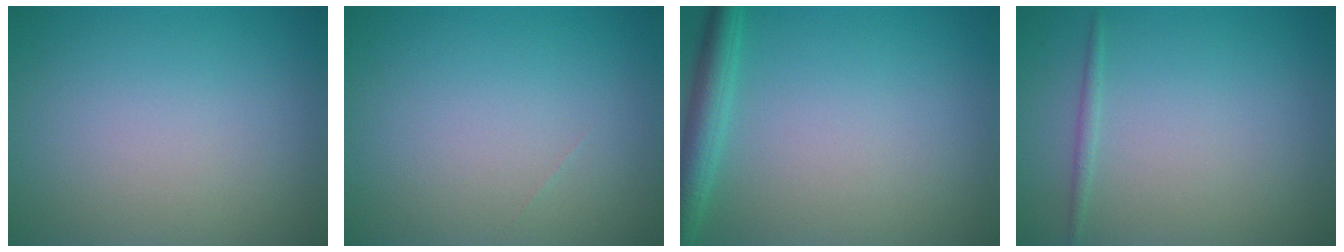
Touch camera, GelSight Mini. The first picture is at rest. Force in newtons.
{"total": 0.0}
{"total": 3.0, "press": 3.0, "slide": 0.2}
{"total": 0.8, "press": 0.8, "slide": 0.0}